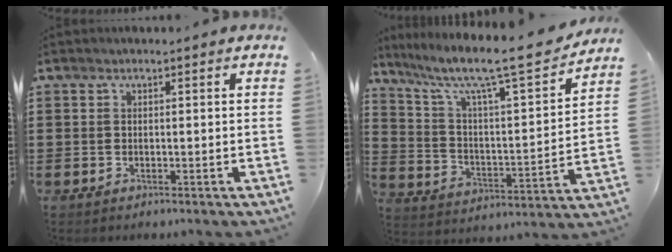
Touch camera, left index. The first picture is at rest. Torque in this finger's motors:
{"motor_torque": [2.14, 0.00, 0.64, 0.21]}